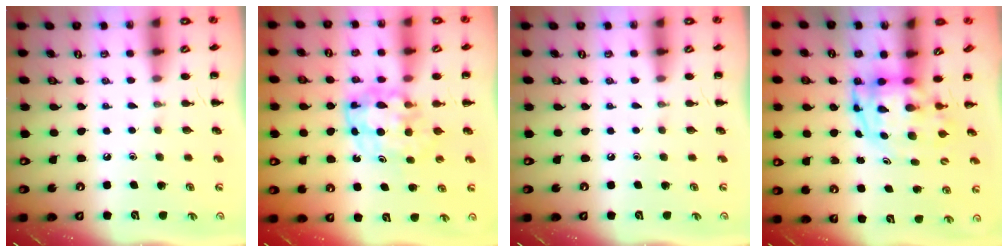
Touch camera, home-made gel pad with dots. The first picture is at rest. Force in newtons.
{"total": 5.7, "press": 5.6, "slide": 0.9}
{"total": 0.0}
{"total": 4.1, "press": 4.0, "slide": 0.9}